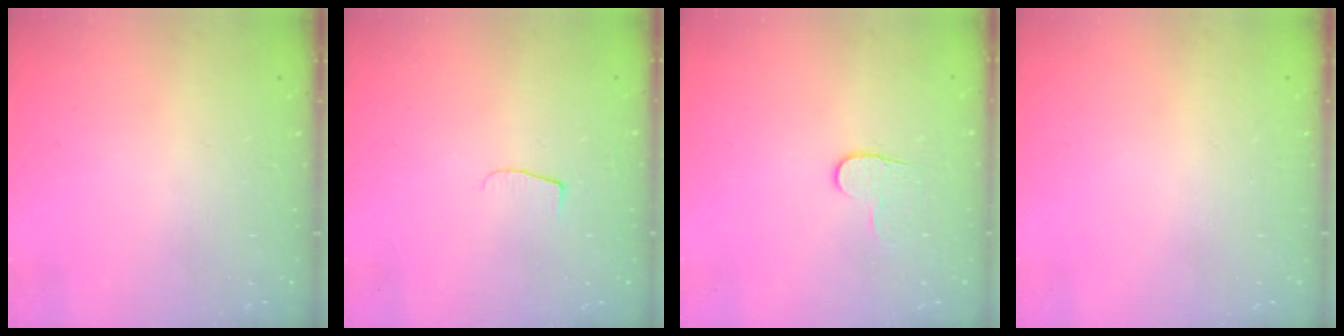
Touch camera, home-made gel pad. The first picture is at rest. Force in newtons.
{"total": 4.3, "press": 4.3, "slide": 0.5}
{"total": 6.2, "press": 6.1, "slide": 0.6}
{"total": 0.0}